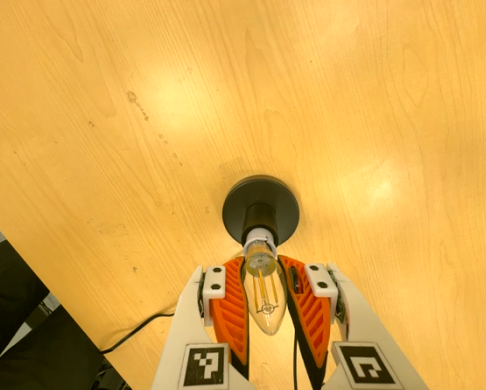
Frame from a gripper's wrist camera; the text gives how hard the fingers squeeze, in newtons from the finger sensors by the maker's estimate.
{"total": 20.5, "left": 19.9, "right": 21.2}